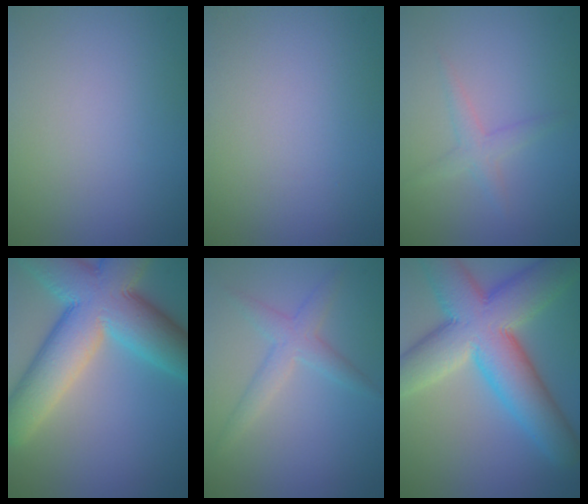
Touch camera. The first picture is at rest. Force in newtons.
{"total": 0.0}
{"total": 1.6, "press": 1.6, "slide": 0.1}
{"total": 13.5, "press": 13.5, "slide": 0.6}
{"total": 1.7, "press": 1.7, "slide": 0.2}
{"total": 12.6, "press": 12.6, "slide": 0.7}